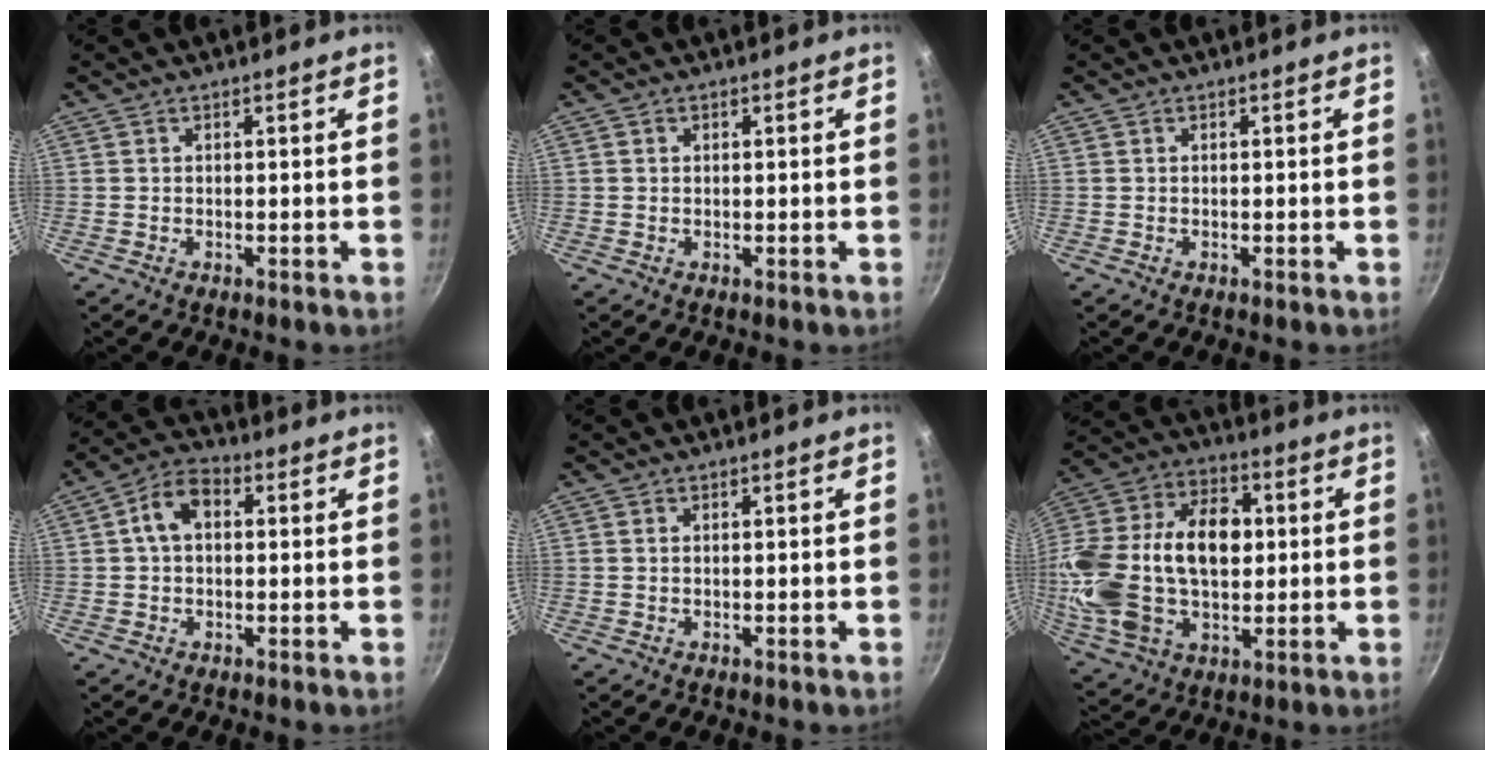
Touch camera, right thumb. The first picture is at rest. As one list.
[{"total": 0.6, "force": [0.2, 0.5, 0.2], "torque": [-0.002, 0.004, 0.003]}, {"total": 0.0}, {"total": 7.3, "force": [1.1, 4.9, 5.2], "torque": [-0.080, 0.022, 0.007]}, {"total": 0.0}, {"total": 25.5, "force": [1.0, 16.4, 19.5], "torque": [-0.353, 0.028, 0.019]}]